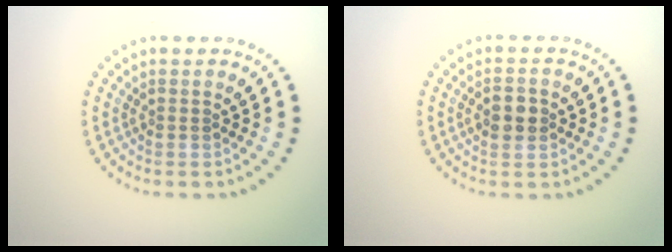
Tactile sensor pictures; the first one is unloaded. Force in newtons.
{"total": 2.9, "press": 2.9, "slide": 0.0}